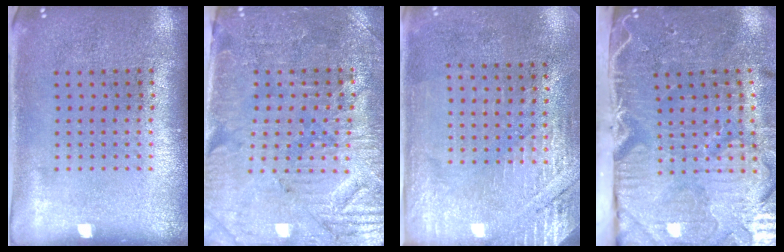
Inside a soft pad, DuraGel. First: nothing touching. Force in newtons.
{"total": 3.7, "press": 3.4, "slide": 1.5}
{"total": 2.7, "press": 2.5, "slide": 1.1}
{"total": 5.4, "press": 4.4, "slide": 3.1}